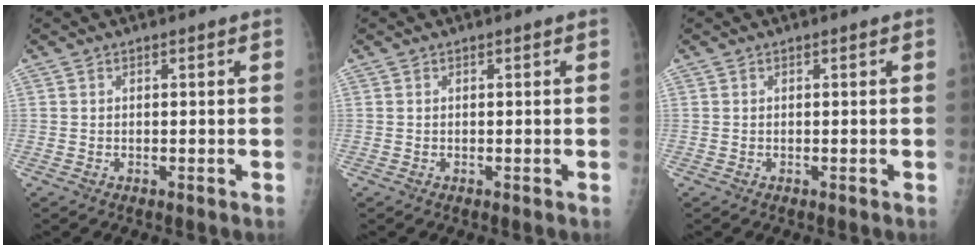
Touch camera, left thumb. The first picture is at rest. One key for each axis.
{"total": 0.0}
{"total": 0.0}